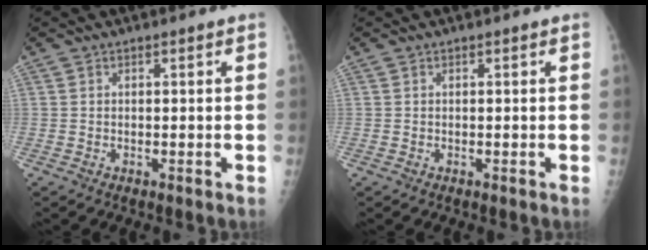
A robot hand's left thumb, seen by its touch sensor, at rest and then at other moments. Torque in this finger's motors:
{"motor_torque": [0.15, 0.15, 0.05, -0.12, 0.00]}